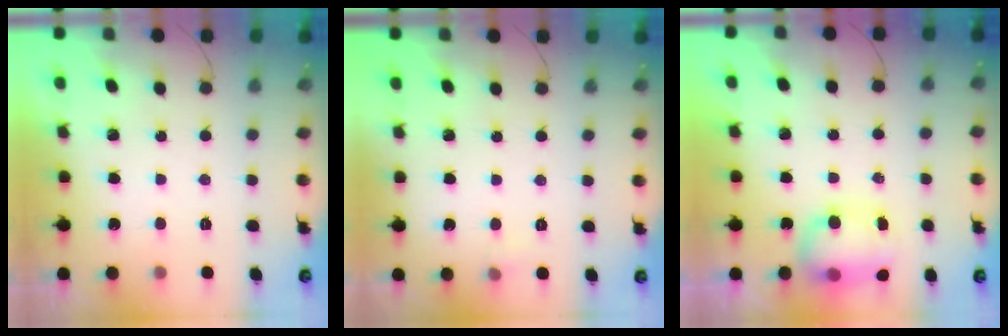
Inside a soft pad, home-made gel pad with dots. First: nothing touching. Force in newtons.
{"total": 2.9, "press": 2.8, "slide": 0.9}
{"total": 11.9, "press": 9.7, "slide": 6.8}